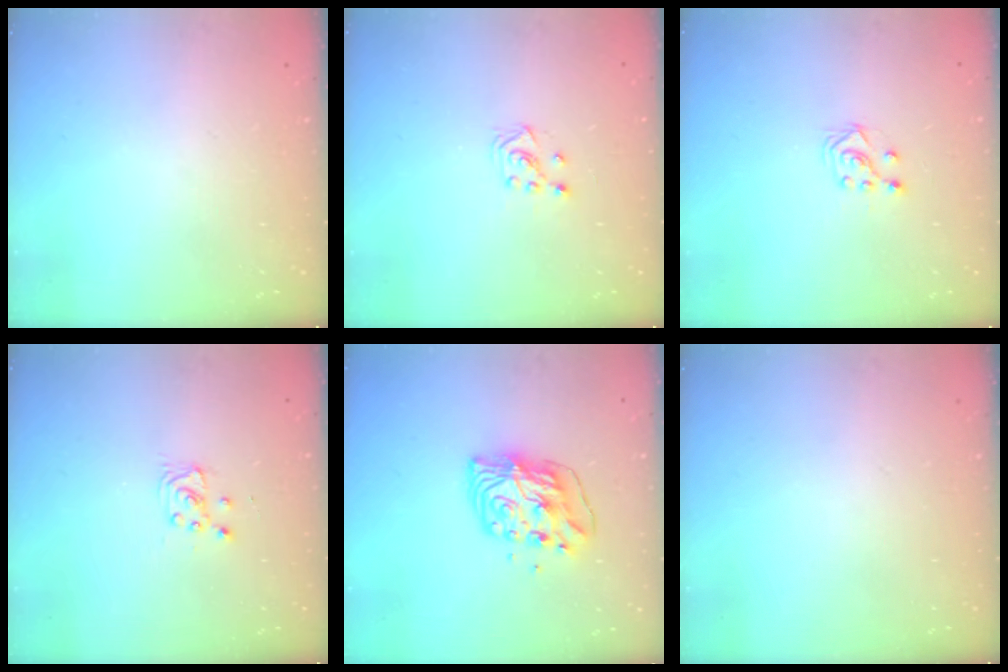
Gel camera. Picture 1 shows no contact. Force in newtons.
{"total": 4.4, "press": 4.4, "slide": 0.5}
{"total": 5.4, "press": 5.3, "slide": 0.9}
{"total": 3.5, "press": 3.4, "slide": 0.4}
{"total": 9.7, "press": 9.6, "slide": 0.8}
{"total": 0.0}